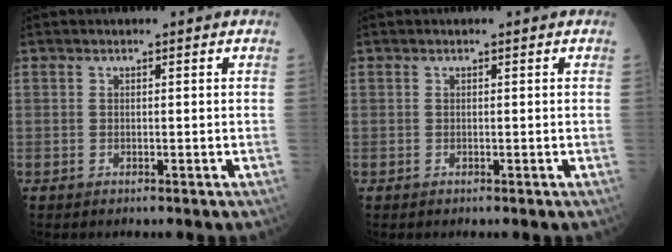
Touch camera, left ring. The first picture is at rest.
{"total": 0.0}